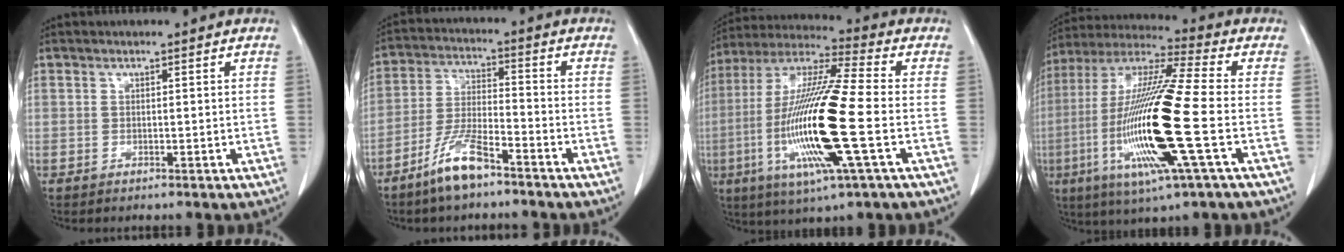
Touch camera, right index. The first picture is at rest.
{"total": 8.5, "force": [-6.0, 1.6, 5.8], "torque": [-0.125, -0.012, -0.118]}
{"total": 19.9, "force": [-4.3, 1.1, 19.4], "torque": [-0.408, -0.018, -0.086]}
{"total": 21.1, "force": [-4.8, 0.8, 20.5], "torque": [-0.442, -0.023, -0.097]}